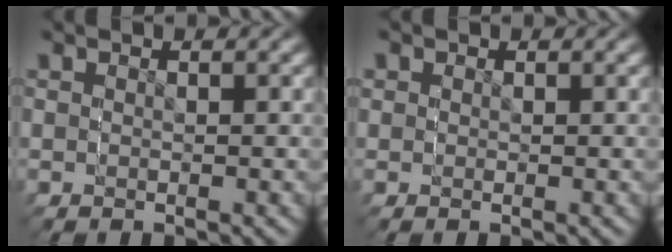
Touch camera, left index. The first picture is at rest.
{"total": 1.4, "force": [0.3, 1.4, 0.0], "torque": [0.002, -0.011, 0.006]}